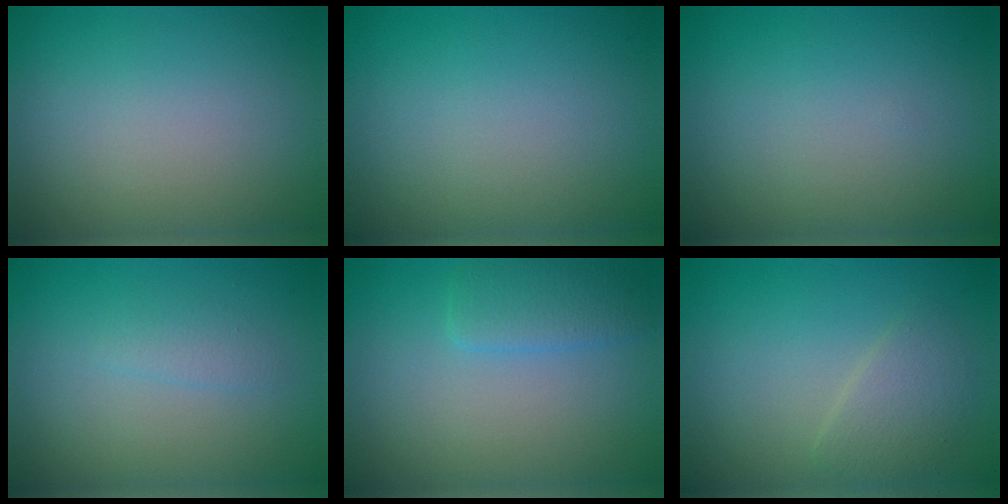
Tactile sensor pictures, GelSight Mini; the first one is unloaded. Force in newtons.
{"total": 0.0}
{"total": 0.0}
{"total": 1.1, "press": 1.1, "slide": 0.1}
{"total": 2.3, "press": 2.3, "slide": 0.2}
{"total": 2.2, "press": 2.2, "slide": 0.1}